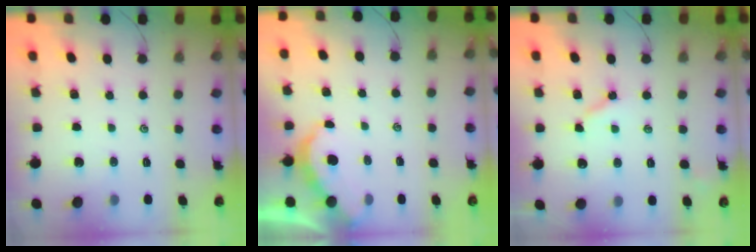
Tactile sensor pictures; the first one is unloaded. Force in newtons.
{"total": 2.3, "press": 2.3, "slide": 0.3}
{"total": 3.4, "press": 3.4, "slide": 0.2}